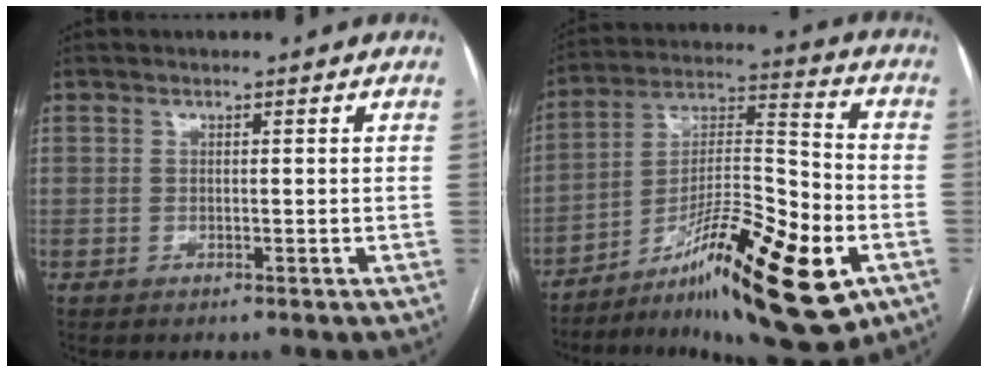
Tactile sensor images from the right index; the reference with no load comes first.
{"total": 21.7, "force": [-10.4, 3.9, 18.6], "torque": [-0.298, -0.001, -0.164]}